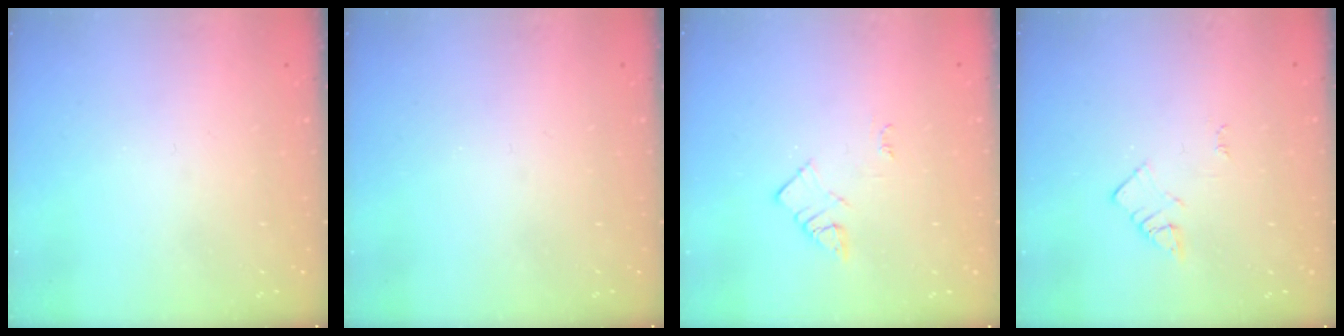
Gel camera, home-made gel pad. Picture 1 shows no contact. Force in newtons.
{"total": 0.0}
{"total": 3.0, "press": 3.0, "slide": 0.4}
{"total": 2.1, "press": 2.1, "slide": 0.3}